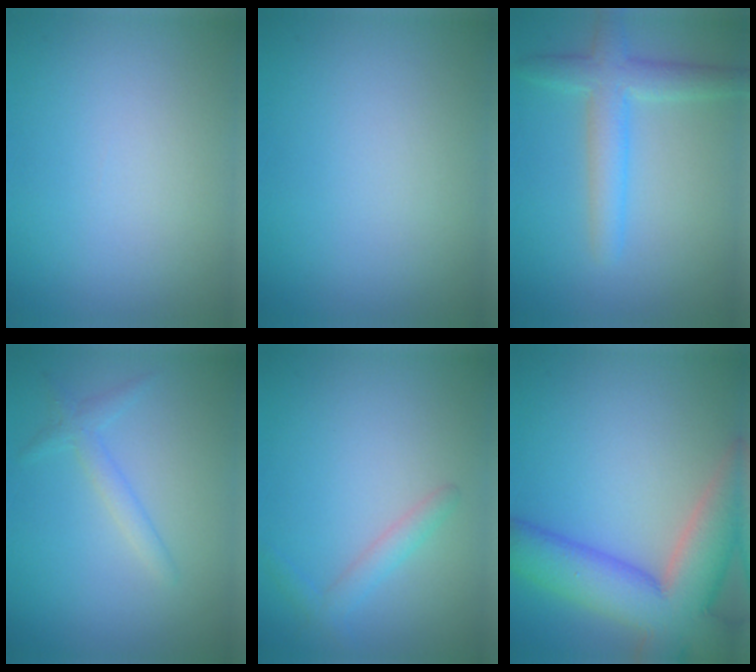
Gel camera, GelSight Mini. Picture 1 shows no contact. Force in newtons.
{"total": 0.0}
{"total": 3.9, "press": 3.9, "slide": 0.2}
{"total": 1.7, "press": 1.6, "slide": 0.2}
{"total": 1.6, "press": 1.6, "slide": 0.1}
{"total": 10.9, "press": 10.9, "slide": 0.8}